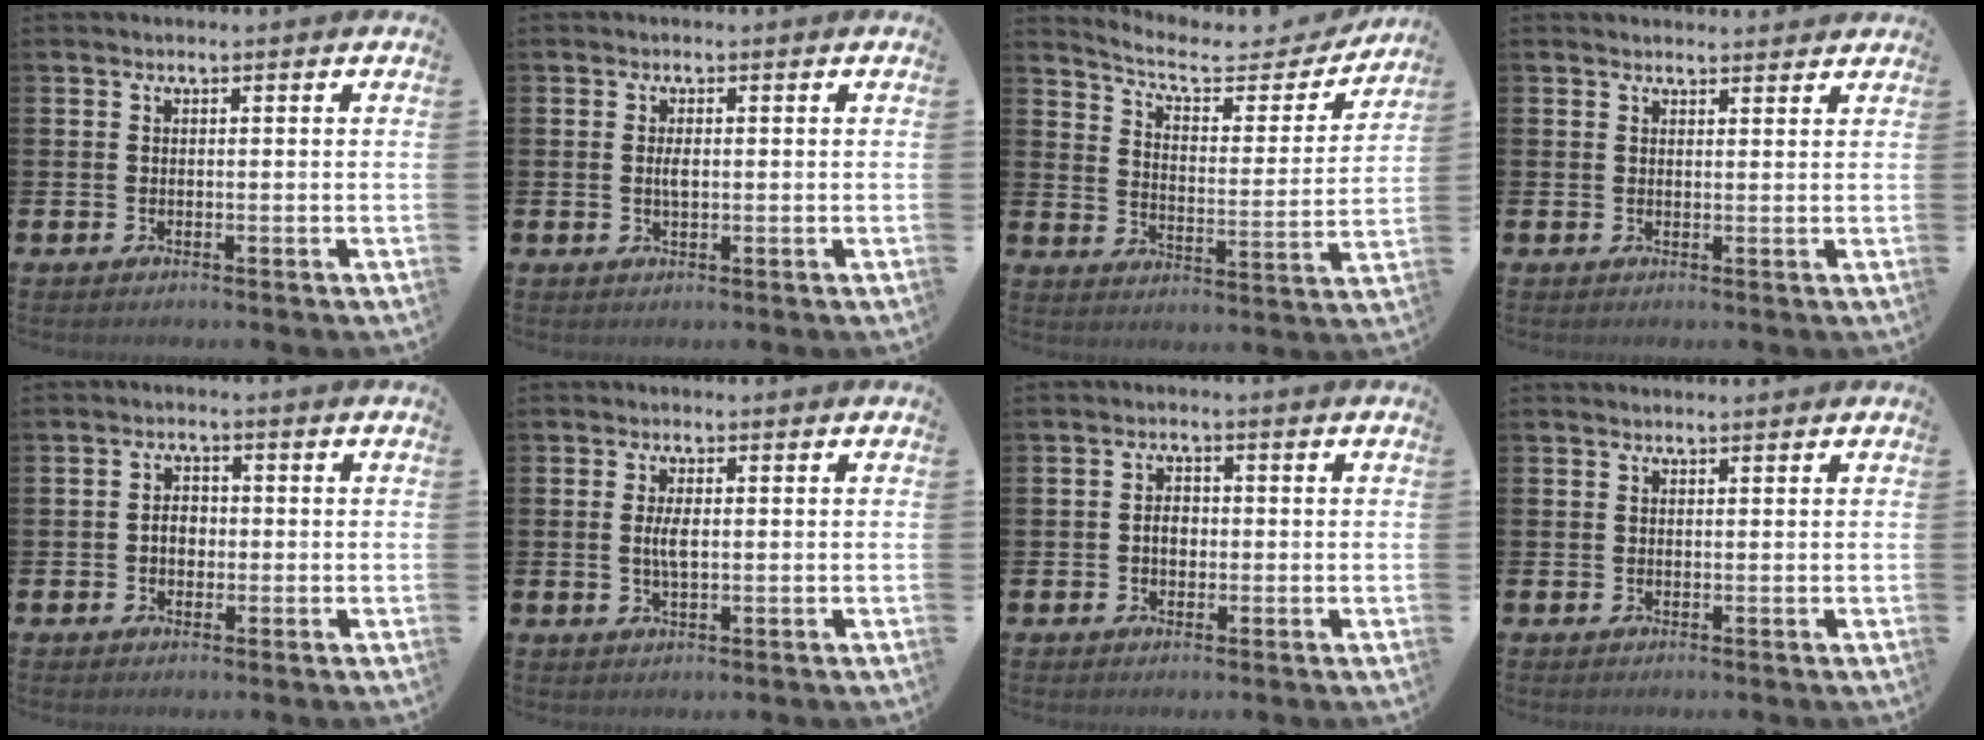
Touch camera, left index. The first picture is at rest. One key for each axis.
{"total": 1.7, "fx": 0.2, "fy": 0.7, "fz": 1.5, "tx": -0.019, "ty": -0.001, "tz": -0.001}
{"total": 7.9, "fx": 7.0, "fy": 2.3, "fz": 2.7, "tx": -0.072, "ty": -0.047, "tz": 0.117}
{"total": 1.8, "fx": 1.8, "fy": 0.3, "fz": -0.1, "tx": 0.011, "ty": -0.008, "tz": 0.030}
{"total": 2.7, "fx": -0.2, "fy": 2.0, "fz": 1.8, "tx": -0.015, "ty": -0.001, "tz": -0.011}
{"total": 3.1, "fx": 0.3, "fy": 1.2, "fz": 2.8, "tx": -0.043, "ty": -0.001, "tz": 0.001}
{"total": 2.5, "fx": -0.2, "fy": 1.7, "fz": 1.7, "tx": -0.013, "ty": 0.000, "tz": -0.009}
{"total": 0.8, "fx": 0.8, "fy": 0.1, "fz": 0.1, "tx": 0.010, "ty": -0.004, "tz": 0.012}